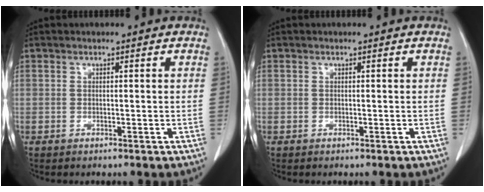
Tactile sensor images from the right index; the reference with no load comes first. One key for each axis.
{"total": 0.0}